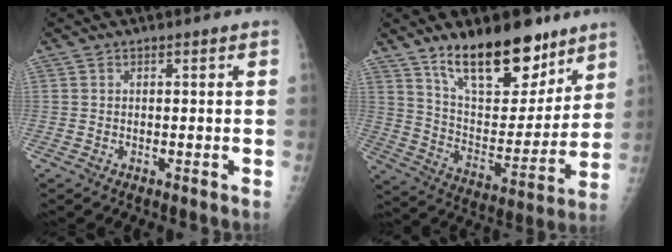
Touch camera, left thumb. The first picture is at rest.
{"total": 19.9, "force": [13.8, 8.8, 11.4], "torque": [-0.126, -0.086, 0.232]}